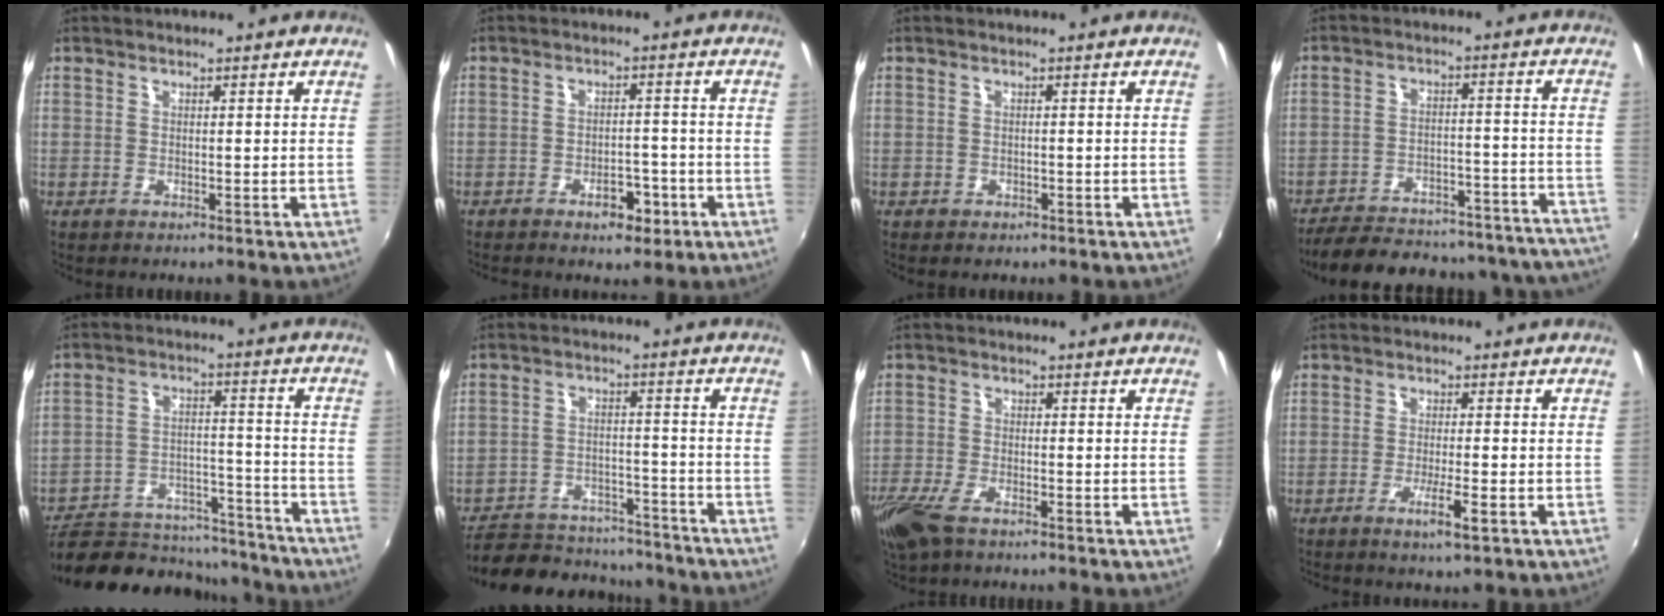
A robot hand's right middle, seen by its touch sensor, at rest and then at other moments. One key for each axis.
{"total": 4.6, "fx": -2.6, "fy": 2.4, "fz": 2.9, "tx": -0.050, "ty": 0.005, "tz": -0.029}
{"total": 1.5, "fx": -0.8, "fy": 1.2, "fz": 0.4, "tx": -0.012, "ty": -0.003, "tz": -0.008}
{"total": 31.9, "fx": -28.5, "fy": 8.9, "fz": 11.1, "tx": -0.193, "ty": 0.021, "tz": -0.347}
{"total": 22.5, "fx": -19.1, "fy": 8.7, "fz": 8.1, "tx": -0.161, "ty": 0.017, "tz": -0.250}
{"total": 18.9, "fx": -16.1, "fy": 7.4, "fz": 6.8, "tx": -0.152, "ty": 0.013, "tz": -0.214}
{"total": 8.4, "fx": -5.7, "fy": 3.3, "fz": 5.2, "tx": -0.135, "ty": -0.026, "tz": -0.113}
{"total": 3.7, "fx": -1.7, "fy": -0.1, "fz": 3.3, "tx": -0.063, "ty": -0.007, "tz": -0.030}